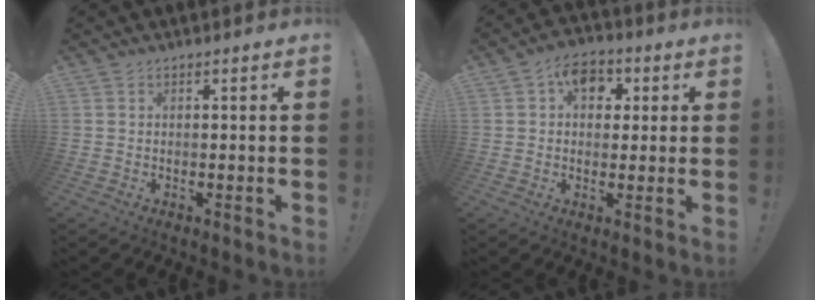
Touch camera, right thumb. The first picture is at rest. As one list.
[{"total": 9.1, "force": [2.9, 6.8, 5.3], "torque": [-0.070, 0.001, 0.053]}]